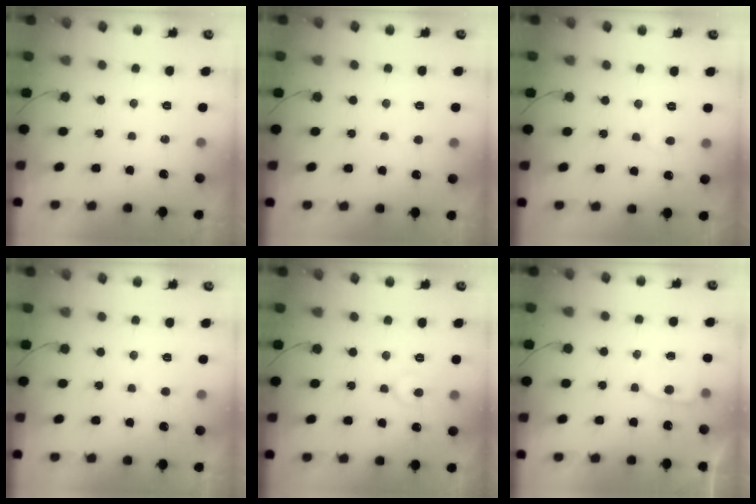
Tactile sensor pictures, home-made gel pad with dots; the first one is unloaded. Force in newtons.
{"total": 2.6, "press": 2.6, "slide": 0.3}
{"total": 3.8, "press": 3.8, "slide": 0.5}
{"total": 4.3, "press": 4.3, "slide": 0.4}
{"total": 7.1, "press": 7.1, "slide": 0.4}
{"total": 5.0, "press": 4.9, "slide": 0.4}